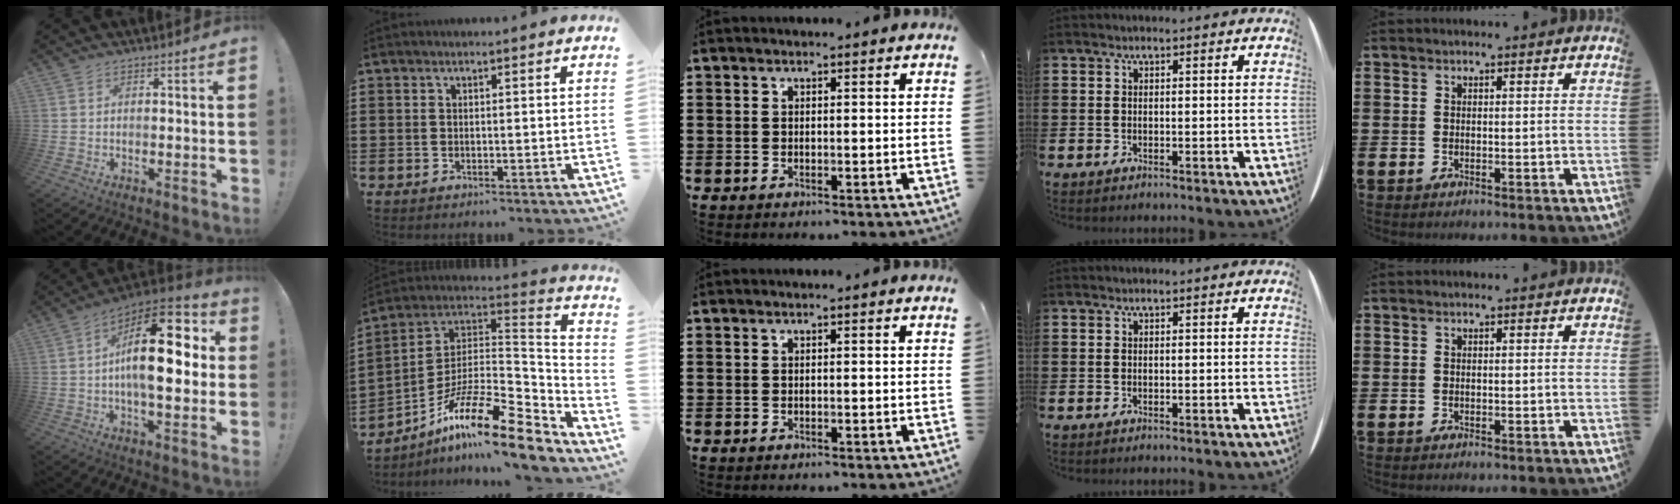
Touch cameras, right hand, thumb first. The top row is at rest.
{"thumb": {"total": 21.4, "force": [2.4, 9.5, 19.0], "torque": [-0.297, -0.003, 0.033]}, "index": {"total": 16.2, "force": [-11.1, 3.6, 11.2], "torque": [-0.193, 0.024, -0.199]}}